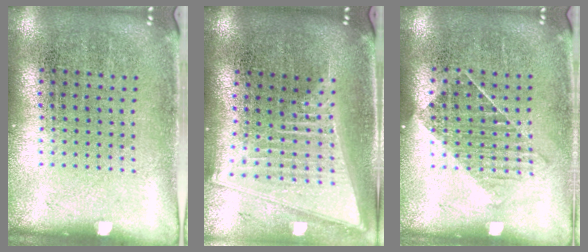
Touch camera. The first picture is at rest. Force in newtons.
{"total": 2.1, "press": 1.7, "slide": 1.2}
{"total": 1.1, "press": 0.9, "slide": 0.6}